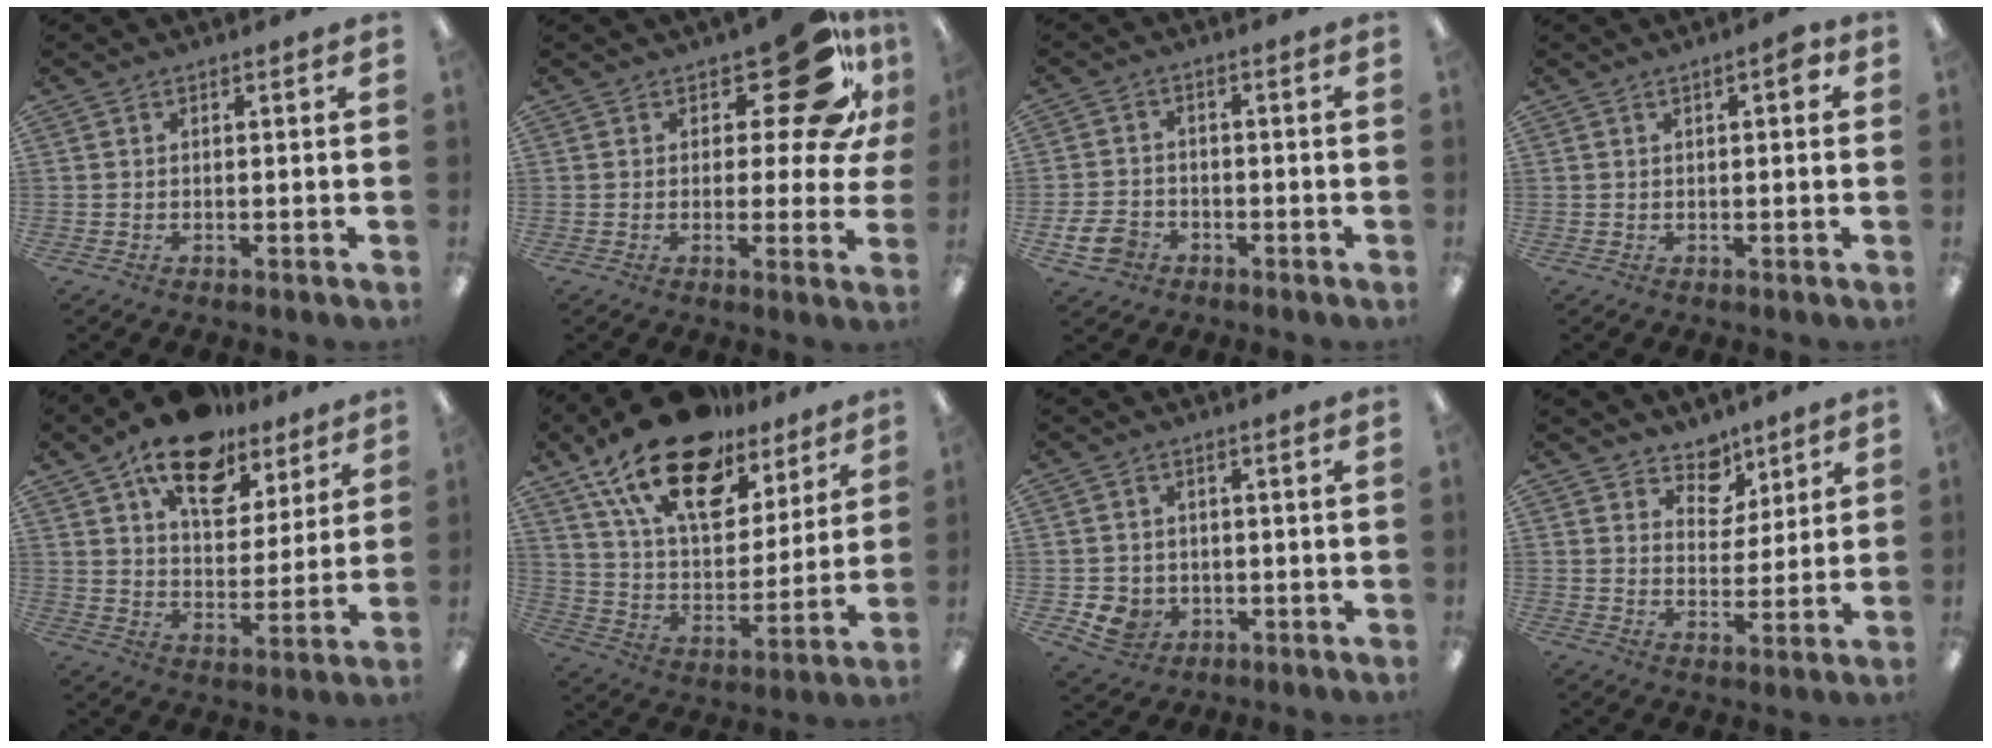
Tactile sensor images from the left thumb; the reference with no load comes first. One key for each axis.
{"total": 16.9, "fx": 9.3, "fy": 7.4, "fz": 12.0, "tx": -0.159, "ty": -0.055, "tz": 0.155}
{"total": 5.9, "fx": -3.2, "fy": 4.1, "fz": 2.8, "tx": -0.068, "ty": 0.014, "tz": -0.061}
{"total": 3.5, "fx": 1.3, "fy": 1.2, "fz": 3.1, "tx": -0.047, "ty": 0.002, "tz": 0.017}
{"total": 17.1, "fx": 11.8, "fy": 8.8, "fz": 8.6, "tx": -0.137, "ty": -0.062, "tz": 0.207}
{"total": 22.5, "fx": 15.0, "fy": 11.0, "fz": 12.6, "tx": -0.234, "ty": -0.082, "tz": 0.266}
{"total": 5.3, "fx": -1.6, "fy": 4.8, "fz": 1.6, "tx": -0.043, "ty": 0.007, "tz": -0.029}
{"total": 7.0, "fx": 5.4, "fy": 4.4, "fz": 0.8, "tx": -0.013, "ty": -0.037, "tz": 0.100}